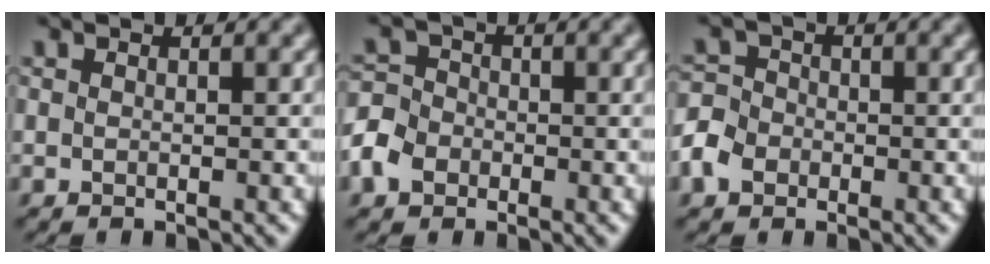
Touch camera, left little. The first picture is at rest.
{"total": 4.7, "force": [-2.1, 3.8, 1.8], "torque": [-0.033, -0.006, -0.054]}
{"total": 4.0, "force": [-1.7, 3.2, 1.5], "torque": [-0.027, -0.003, -0.044]}